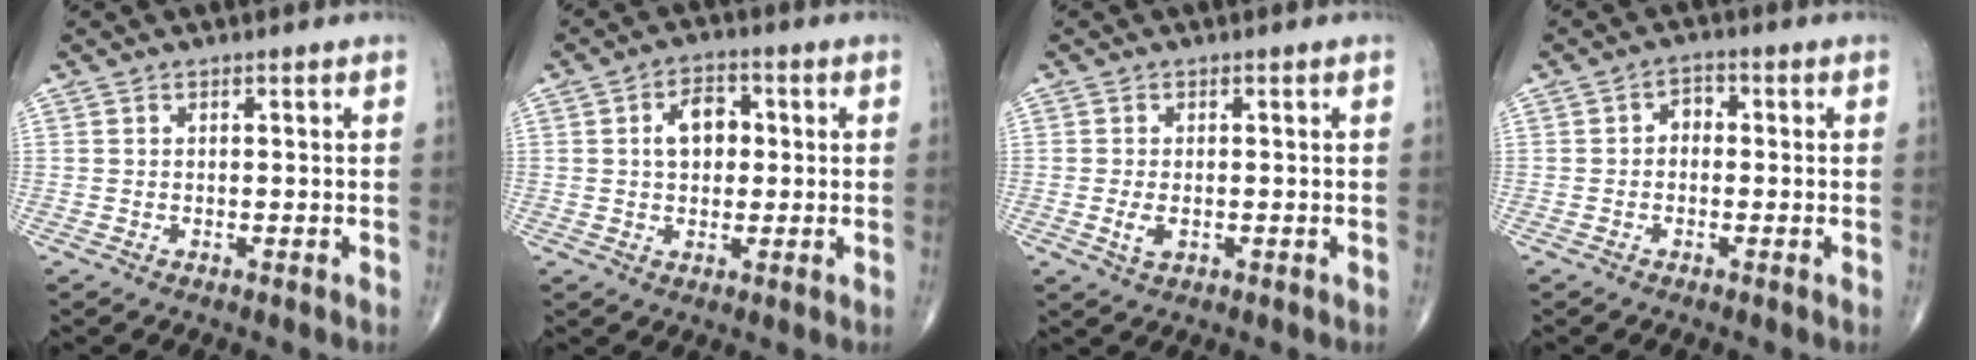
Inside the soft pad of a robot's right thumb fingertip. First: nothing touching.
{"total": 6.4, "force": [1.0, 4.3, 4.7], "torque": [-0.060, 0.011, 0.011]}
{"total": 2.6, "force": [-0.6, 1.4, 2.1], "torque": [-0.043, -0.004, -0.010]}
{"total": 2.6, "force": [-0.2, 2.0, 1.7], "torque": [-0.010, 0.013, -0.013]}